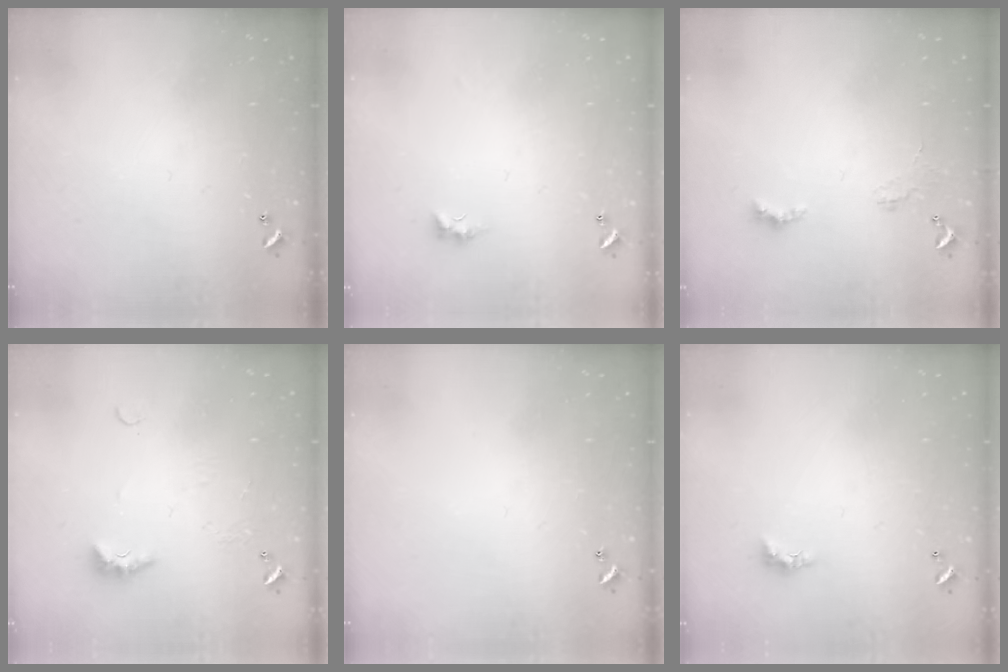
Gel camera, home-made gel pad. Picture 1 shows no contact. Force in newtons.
{"total": 0.9, "press": 0.7, "slide": 0.5}
{"total": 1.9, "press": 1.8, "slide": 0.5}
{"total": 3.9, "press": 3.8, "slide": 0.8}
{"total": 0.0}
{"total": 1.3, "press": 1.2, "slide": 0.5}